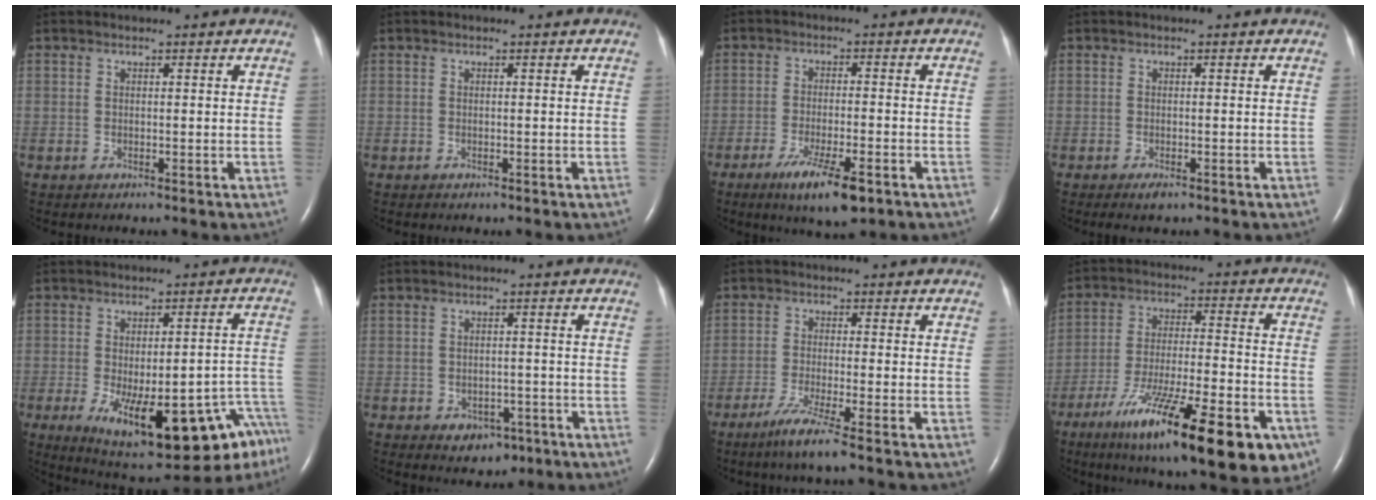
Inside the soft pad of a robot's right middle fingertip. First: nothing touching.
{"total": 0.0}
{"total": 8.4, "force": [-4.9, 1.4, 6.7], "torque": [-0.120, -0.018, -0.077]}
{"total": 1.4, "force": [-0.9, 0.3, 1.0], "torque": [-0.022, -0.004, -0.014]}
{"total": 22.8, "force": [-12.4, 6.7, 17.8], "torque": [-0.167, 0.012, -0.153]}
{"total": 4.0, "force": [-2.1, 2.8, 2.0], "torque": [-0.025, 0.005, -0.015]}
{"total": 5.5, "force": [-3.6, -0.8, 4.1], "torque": [-0.082, -0.018, -0.072]}
{"total": 24.0, "force": [-13.5, 5.0, 19.2], "torque": [-0.254, -0.027, -0.210]}